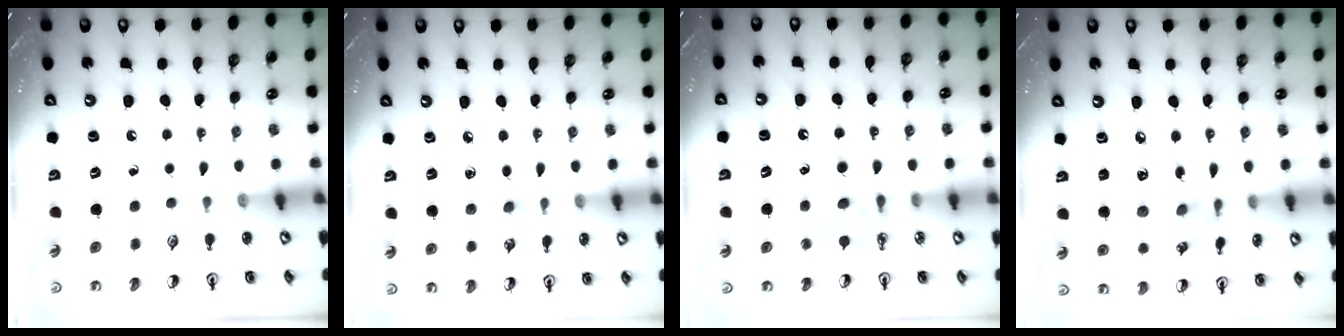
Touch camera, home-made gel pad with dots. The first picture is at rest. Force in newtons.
{"total": 6.5, "press": 6.5, "slide": 0.8}
{"total": 7.6, "press": 7.6, "slide": 0.6}
{"total": 11.4, "press": 11.4, "slide": 0.7}